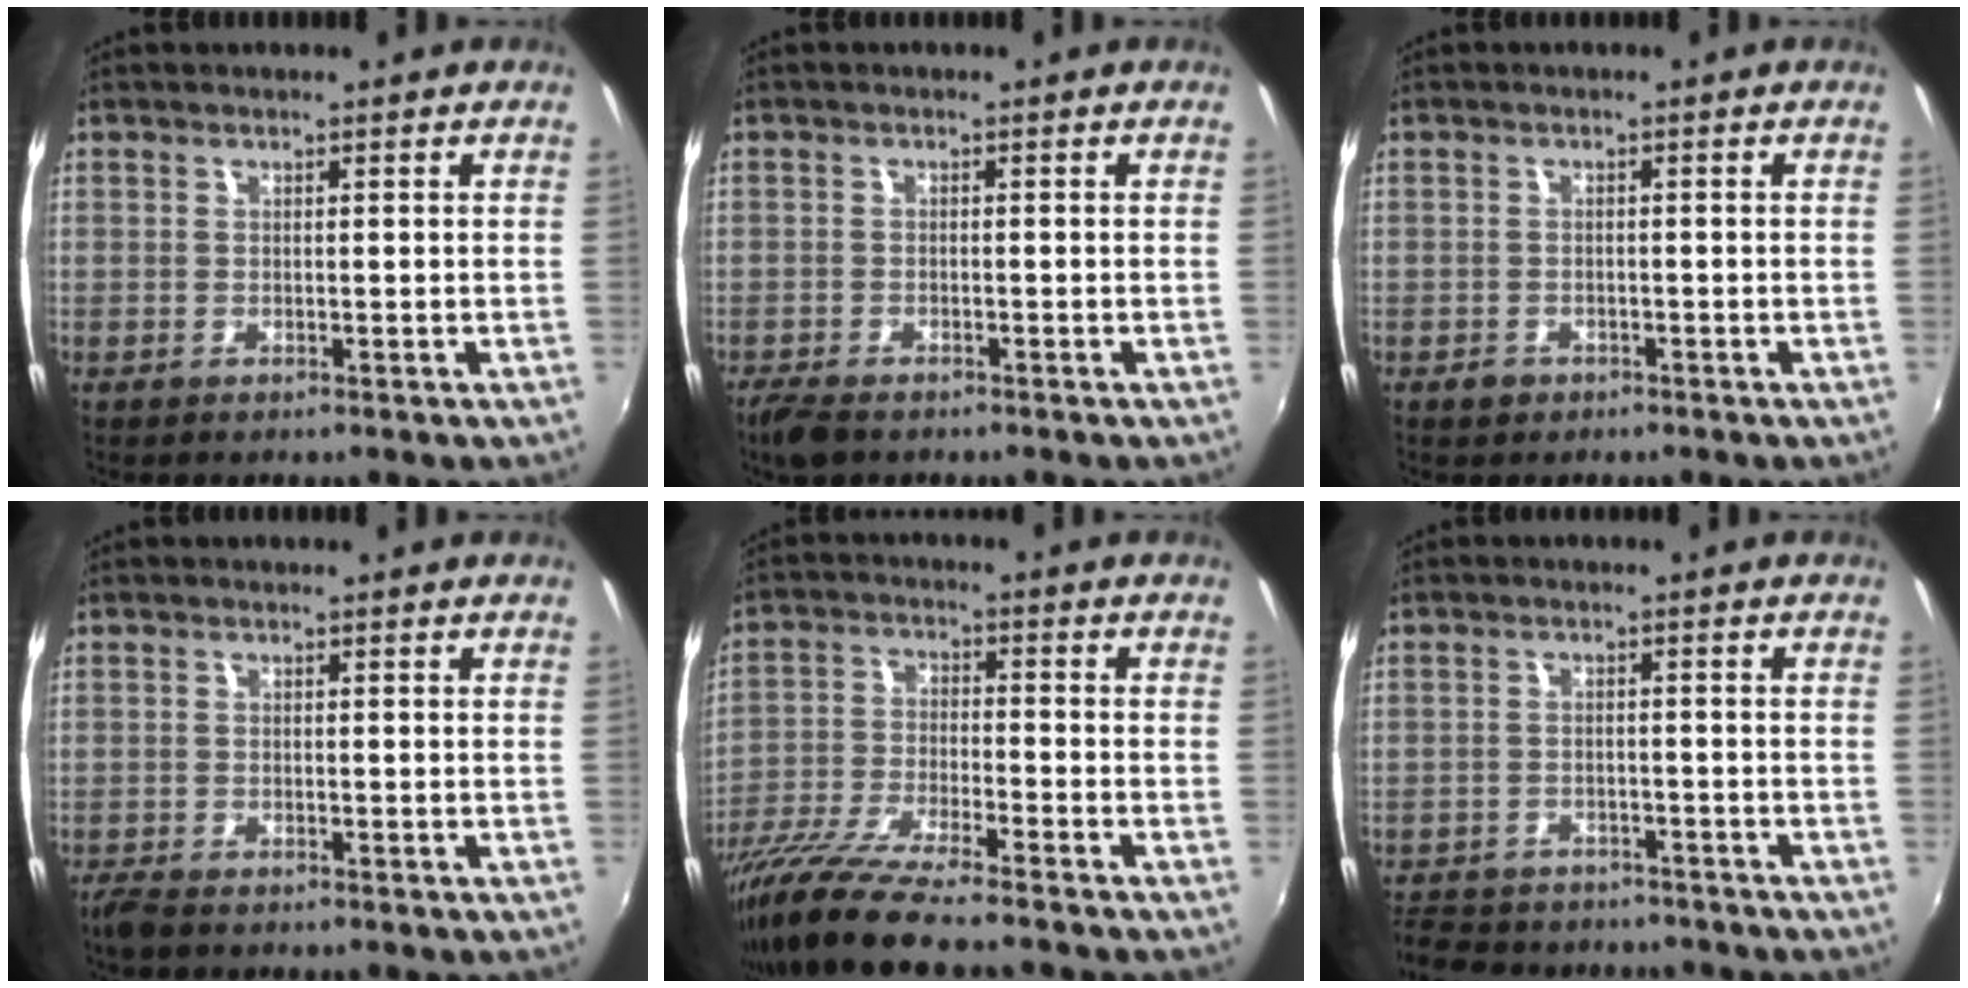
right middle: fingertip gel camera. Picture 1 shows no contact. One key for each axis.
{"total": 4.0, "fx": -3.1, "fy": 1.5, "fz": 2.0, "tx": -0.052, "ty": -0.016, "tz": -0.060}
{"total": 1.8, "fx": -1.1, "fy": 1.3, "fz": 0.4, "tx": -0.010, "ty": 0.000, "tz": -0.016}
{"total": 2.9, "fx": -2.5, "fy": 1.0, "fz": 1.3, "tx": -0.033, "ty": -0.013, "tz": -0.050}
{"total": 13.0, "fx": -10.8, "fy": 0.6, "fz": 7.4, "tx": -0.154, "ty": -0.035, "tz": -0.201}
{"total": 13.7, "fx": -11.4, "fy": 5.9, "fz": 4.7, "tx": -0.124, "ty": -0.002, "tz": -0.166}